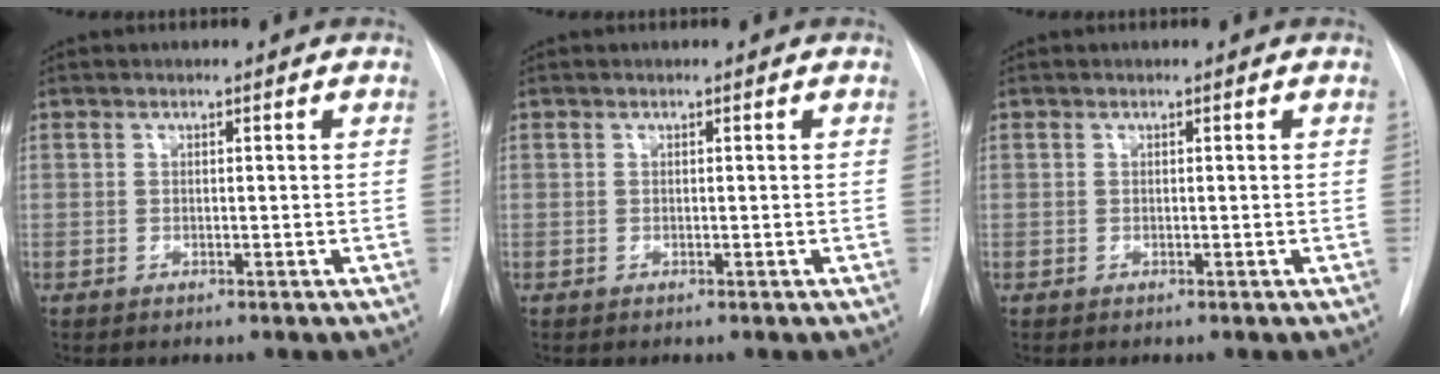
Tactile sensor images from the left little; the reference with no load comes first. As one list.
[{"total": 0.0}, {"total": 0.0}]